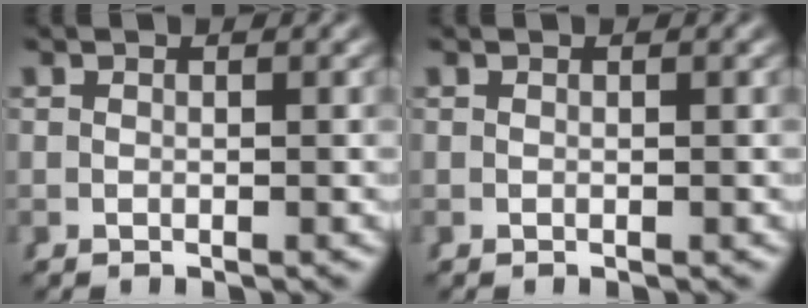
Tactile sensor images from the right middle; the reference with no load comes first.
{"total": 0.0}